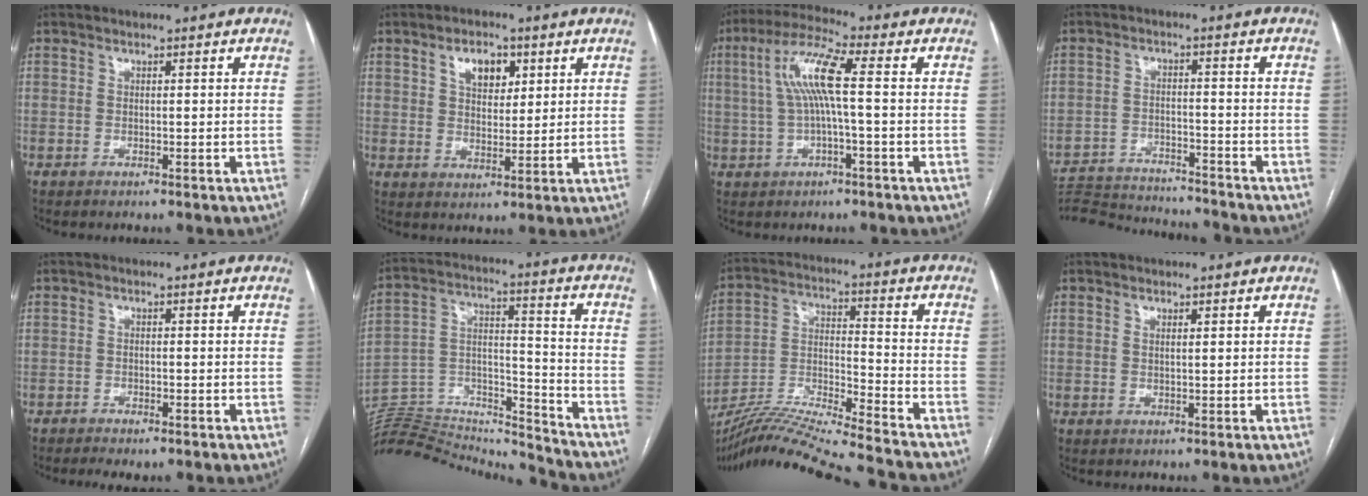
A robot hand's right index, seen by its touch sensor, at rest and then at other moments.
{"total": 6.0, "force": [2.7, 3.5, 4.1], "torque": [-0.069, 0.009, 0.049]}
{"total": 8.8, "force": [0.7, 0.9, 8.7], "torque": [-0.182, 0.028, 0.014]}
{"total": 15.4, "force": [-14.6, 2.4, 4.1], "torque": [-0.083, 0.004, -0.218]}
{"total": 3.6, "force": [-2.6, 1.7, 1.9], "torque": [-0.031, -0.004, -0.034]}
{"total": 24.0, "force": [-23.2, 3.7, 4.8], "torque": [-0.126, 0.034, -0.369]}
{"total": 24.8, "force": [-22.5, 0.2, 10.6], "torque": [-0.196, -0.035, -0.363]}
{"total": 1.0, "force": [0.4, 0.3, 0.8], "torque": [-0.017, -0.001, 0.007]}